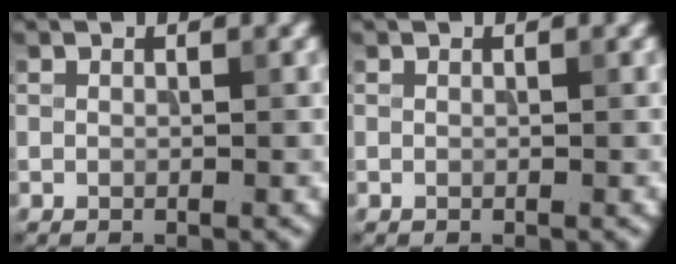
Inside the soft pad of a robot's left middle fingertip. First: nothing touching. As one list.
[{"total": 0.0}]